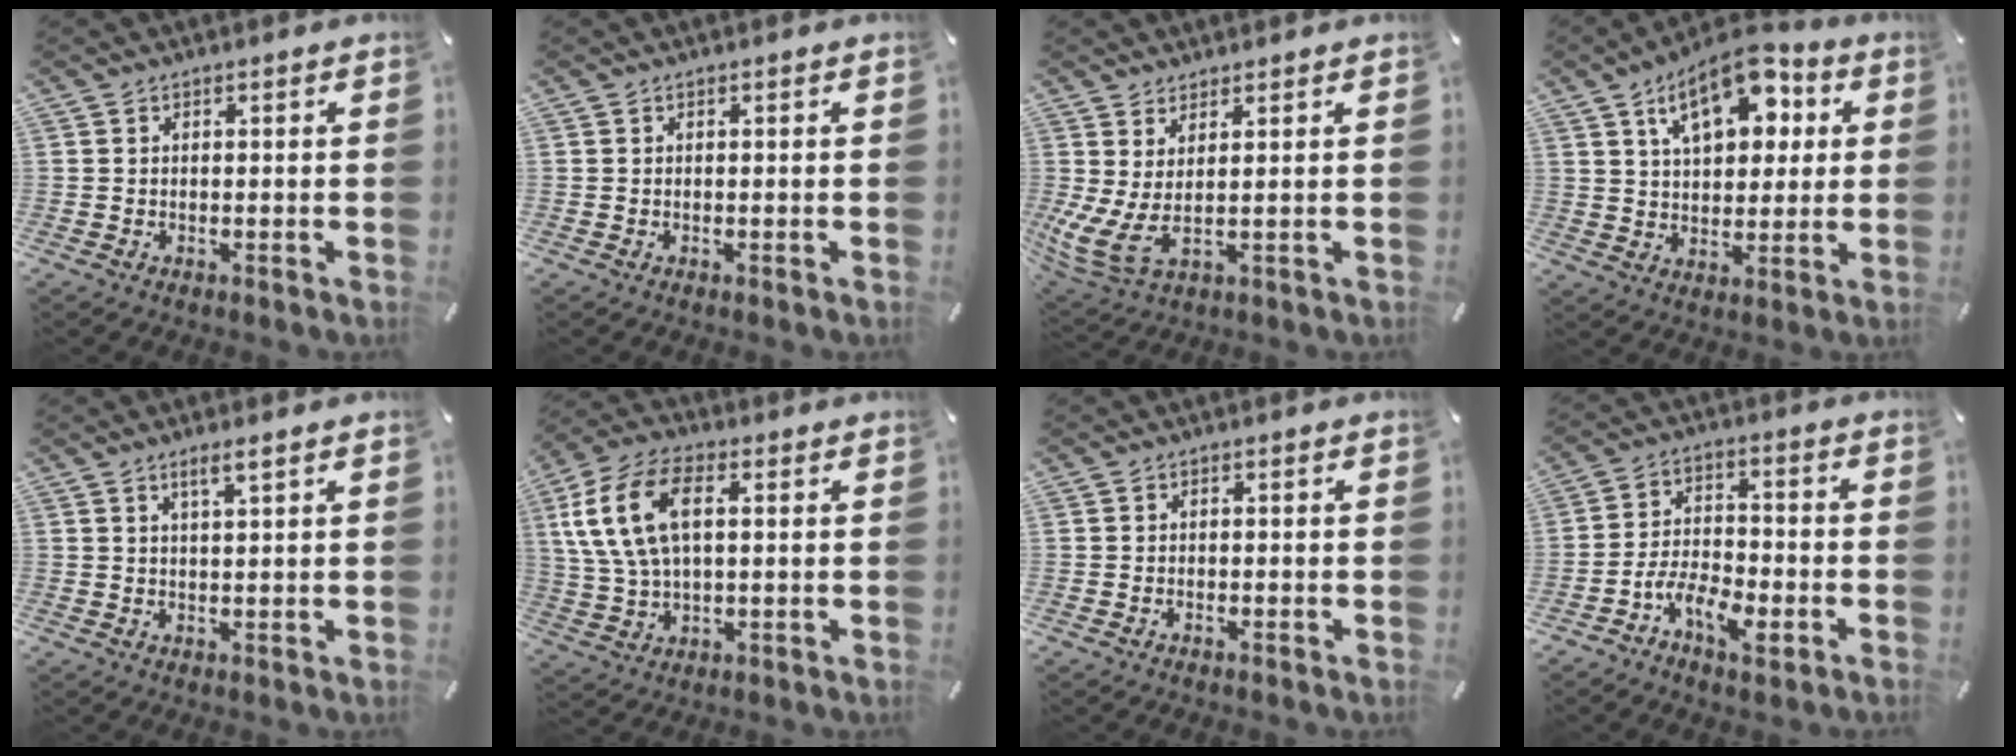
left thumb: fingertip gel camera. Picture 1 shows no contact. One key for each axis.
{"total": 0.0}
{"total": 7.2, "fx": 1.8, "fy": 2.1, "fz": 6.6, "tx": -0.169, "ty": -0.039, "tz": 0.032}
{"total": 14.1, "fx": 6.5, "fy": 8.1, "fz": 9.5, "tx": -0.141, "ty": -0.013, "tz": 0.111}
{"total": 3.0, "fx": 2.0, "fy": 0.1, "fz": 2.2, "tx": -0.047, "ty": -0.001, "tz": 0.034}
{"total": 13.0, "fx": 3.4, "fy": 7.6, "fz": 10.0, "tx": -0.233, "ty": 0.007, "tz": 0.058}
{"total": 0.7, "fx": -0.4, "fy": 0.1, "fz": 0.5, "tx": -0.012, "ty": -0.003, "tz": -0.007}
{"total": 8.4, "fx": -5.2, "fy": 4.1, "fz": 5.3, "tx": -0.103, "ty": 0.020, "tz": -0.093}